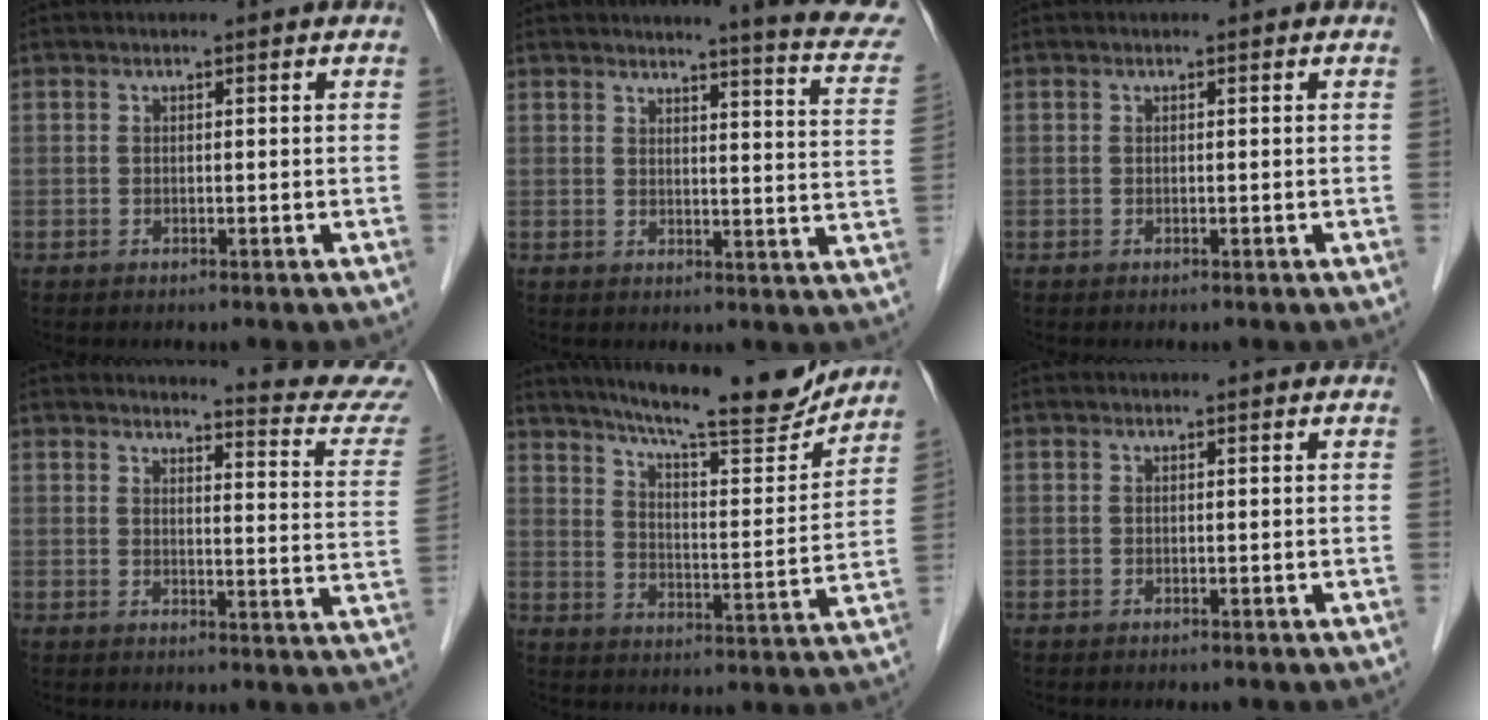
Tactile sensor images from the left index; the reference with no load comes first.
{"total": 12.3, "force": [11.1, -0.3, 5.4], "torque": [-0.051, -0.065, 0.101]}
{"total": 0.0}
{"total": 12.0, "force": [11.8, -0.9, 2.1], "torque": [-0.017, -0.103, 0.112]}
{"total": 18.4, "force": [16.3, 1.8, 8.3], "torque": [-0.132, -0.022, 0.230]}
{"total": 0.0}